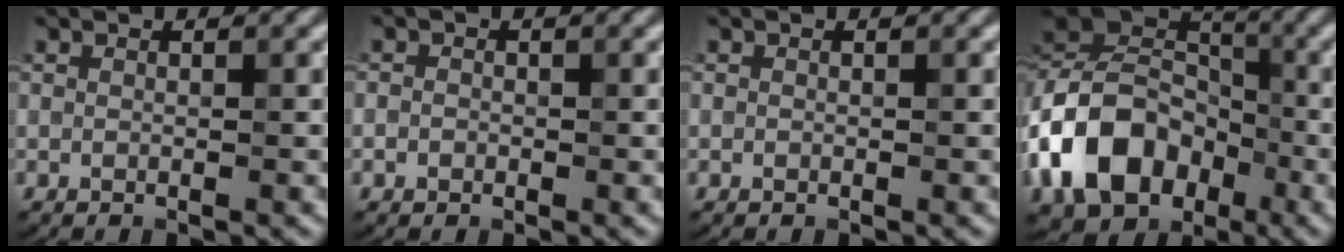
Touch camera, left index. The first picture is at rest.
{"total": 1.0, "force": [-0.1, 0.9, 0.4], "torque": [0.013, 0.010, -0.010]}
{"total": 0.0}
{"total": 11.3, "force": [-4.0, 8.2, 6.6], "torque": [-0.138, 0.009, -0.083]}